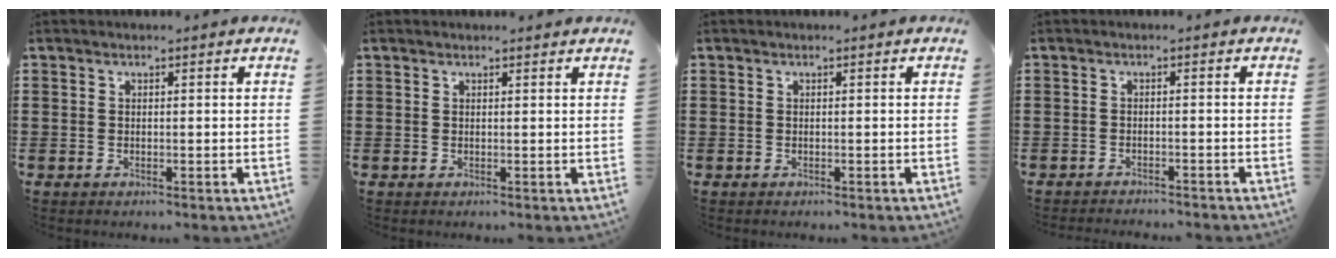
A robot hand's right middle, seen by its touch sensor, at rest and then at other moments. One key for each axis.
{"total": 0.5, "fx": 0.5, "fy": -0.1, "fz": 0.1, "tx": -0.002, "ty": 0.001, "tz": 0.010}
{"total": 0.0}
{"total": 1.3, "fx": -1.3, "fy": -0.1, "fz": 0.1, "tx": -0.006, "ty": 0.000, "tz": -0.025}